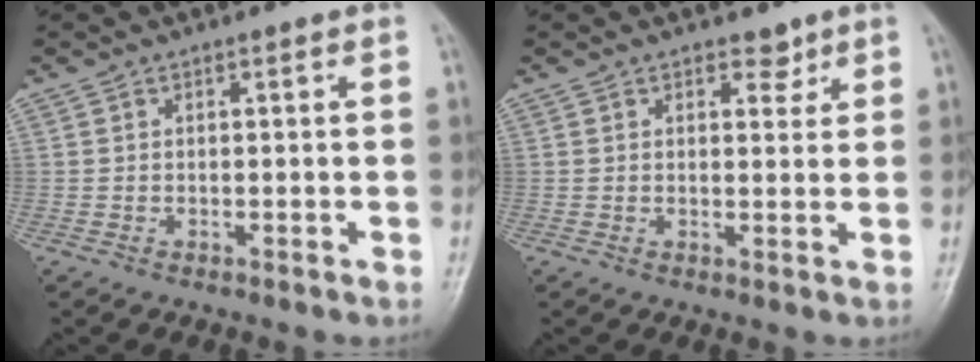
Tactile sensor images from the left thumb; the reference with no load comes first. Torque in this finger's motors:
{"motor_torque": [-0.11, -0.03, -0.23, -0.27, 0.06]}